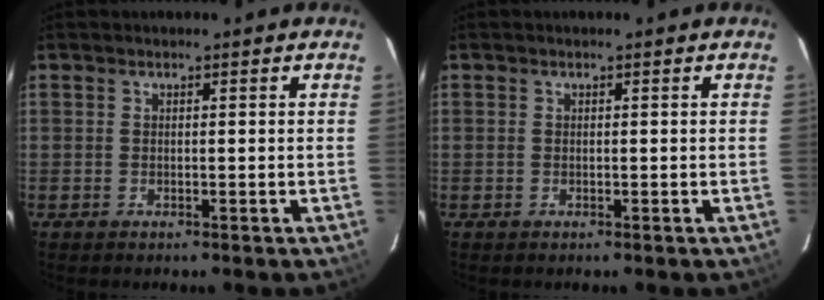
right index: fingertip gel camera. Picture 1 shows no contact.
{"total": 0.0}